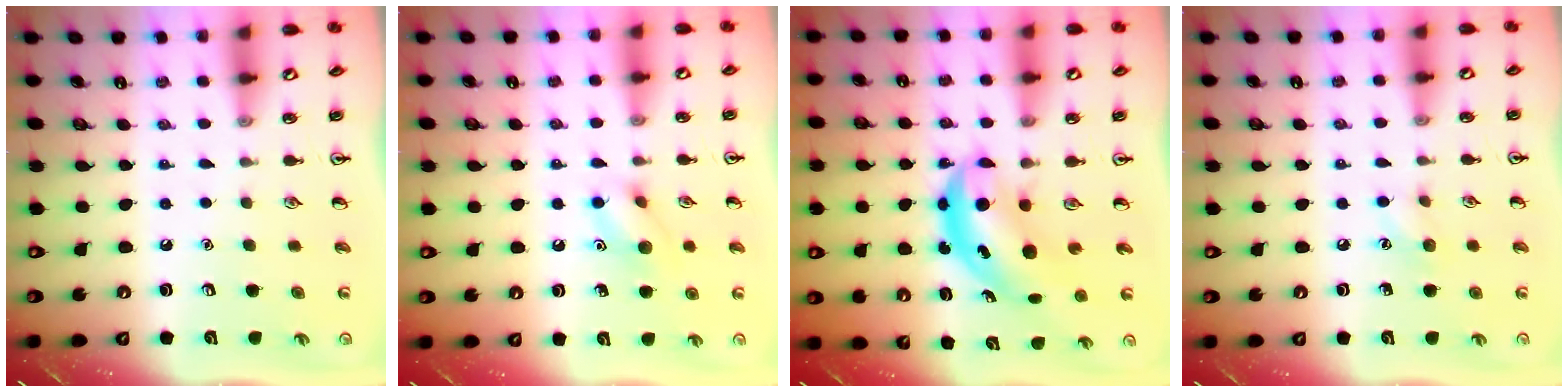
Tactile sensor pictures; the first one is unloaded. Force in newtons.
{"total": 8.8, "press": 8.8, "slide": 0.4}
{"total": 5.7, "press": 5.5, "slide": 1.3}
{"total": 6.0, "press": 5.8, "slide": 1.6}